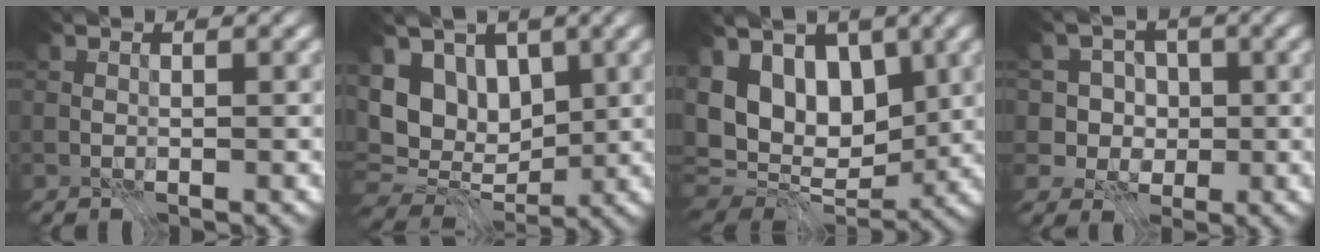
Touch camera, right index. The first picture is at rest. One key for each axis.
{"total": 6.9, "fx": 1.6, "fy": 4.7, "fz": 4.8, "tx": -0.074, "ty": 0.000, "tz": 0.012}
{"total": 10.7, "fx": 2.8, "fy": 7.0, "fz": 7.7, "tx": -0.136, "ty": 0.016, "tz": 0.035}
{"total": 4.6, "fx": 0.6, "fy": 4.3, "fz": 1.4, "tx": -0.005, "ty": 0.005, "tz": -0.003}